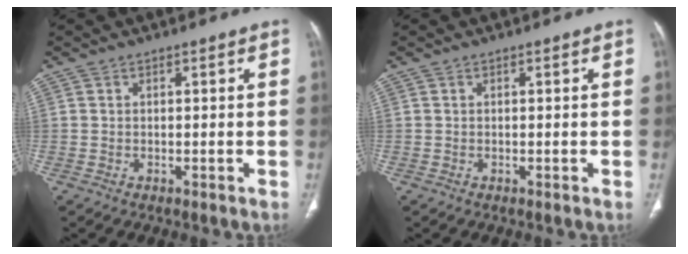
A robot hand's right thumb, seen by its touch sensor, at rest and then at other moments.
{"total": 0.0}